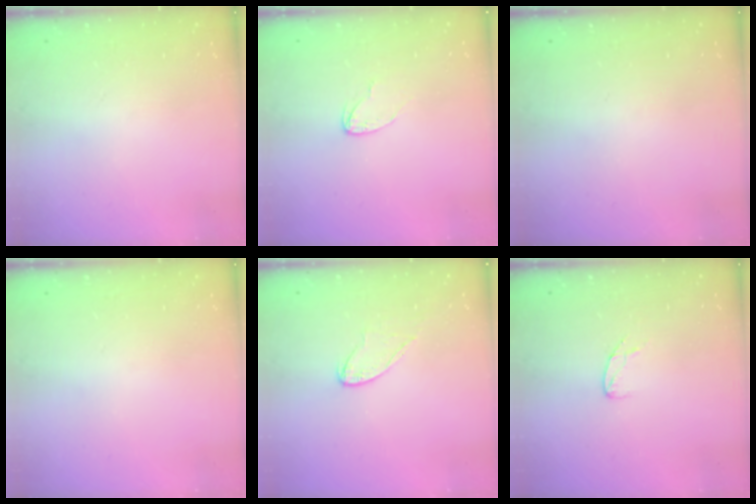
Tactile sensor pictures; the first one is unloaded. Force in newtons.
{"total": 3.6, "press": 3.6, "slide": 0.2}
{"total": 0.0}
{"total": 0.0}
{"total": 5.9, "press": 5.9, "slide": 0.6}
{"total": 4.9, "press": 4.9, "slide": 0.4}